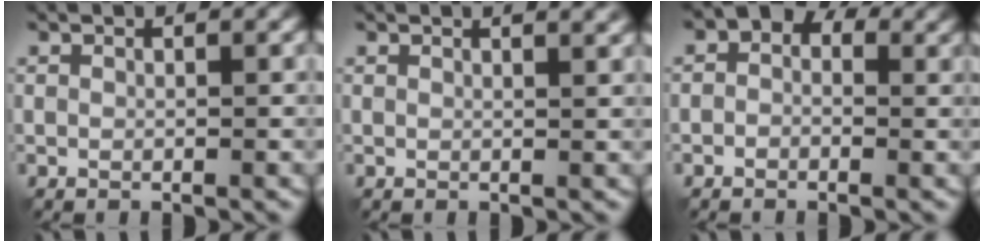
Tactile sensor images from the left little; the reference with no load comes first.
{"total": 3.4, "force": [2.4, 1.5, 1.9], "torque": [-0.002, 0.022, 0.010]}
{"total": 5.1, "force": [1.5, 4.0, 2.7], "torque": [-0.013, 0.017, -0.020]}